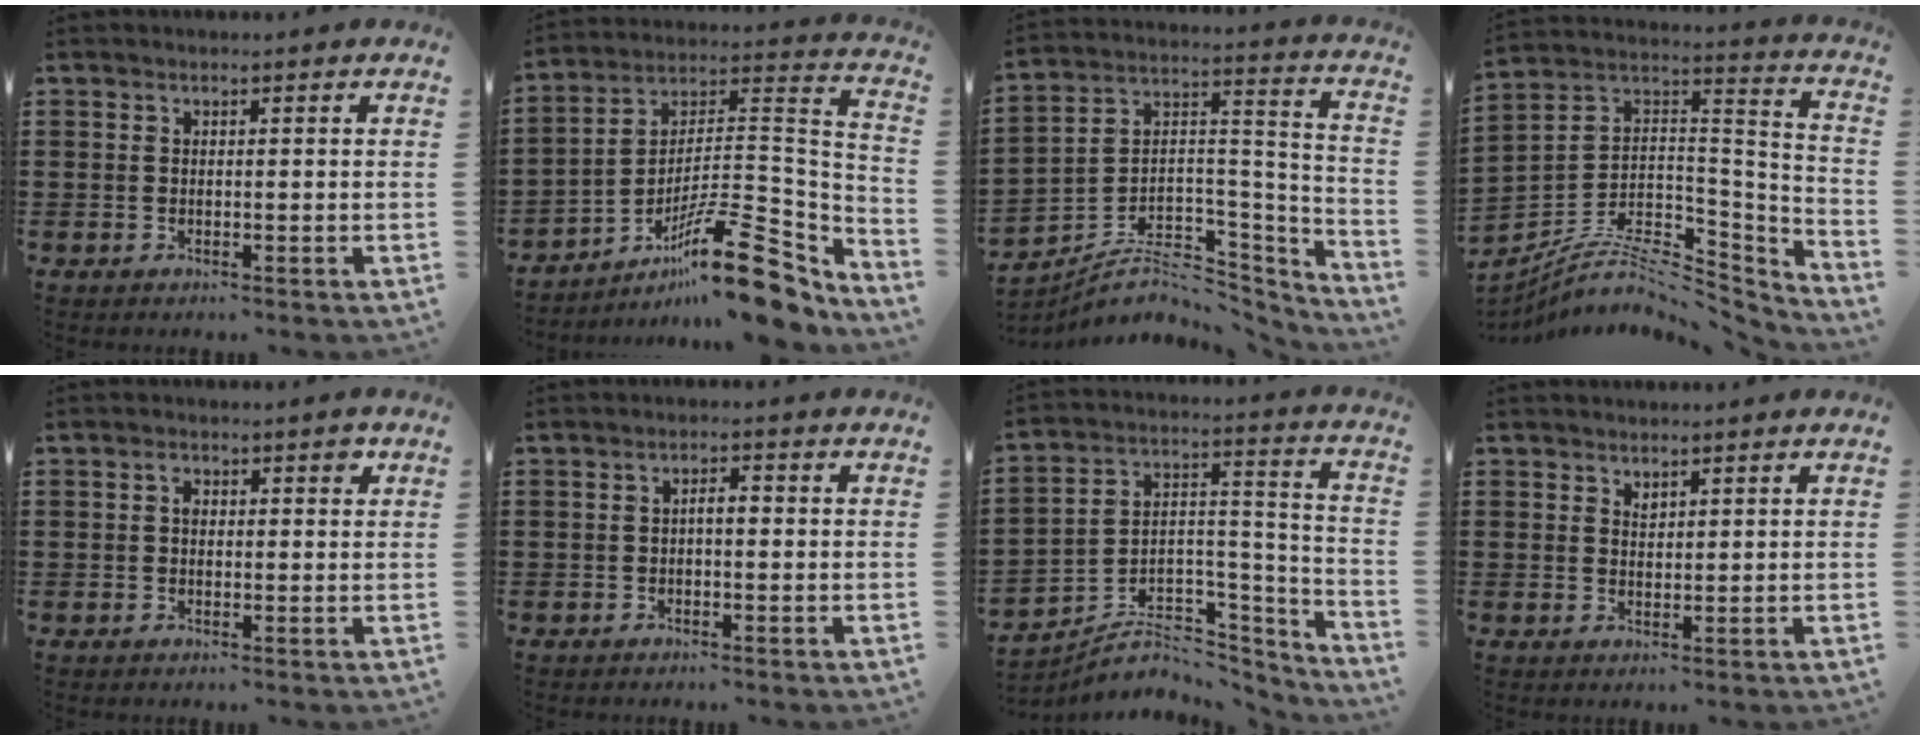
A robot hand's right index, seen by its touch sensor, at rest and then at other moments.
{"total": 16.9, "force": [-11.0, 4.5, 12.1], "torque": [-0.177, 0.037, -0.191]}
{"total": 7.0, "force": [-4.7, 4.5, 2.7], "torque": [-0.056, 0.004, -0.085]}
{"total": 8.6, "force": [-6.5, 3.3, 4.6], "torque": [-0.084, 0.006, -0.124]}
{"total": 2.2, "force": [0.5, 1.4, 1.6], "torque": [-0.018, 0.004, 0.004]}
{"total": 1.9, "force": [-0.3, 0.6, 1.8], "torque": [-0.034, 0.003, -0.007]}
{"total": 5.4, "force": [-4.0, 3.5, 0.9], "torque": [-0.018, 0.000, -0.073]}
{"total": 1.3, "force": [1.1, 0.6, 0.2], "torque": [0.002, -0.002, 0.019]}